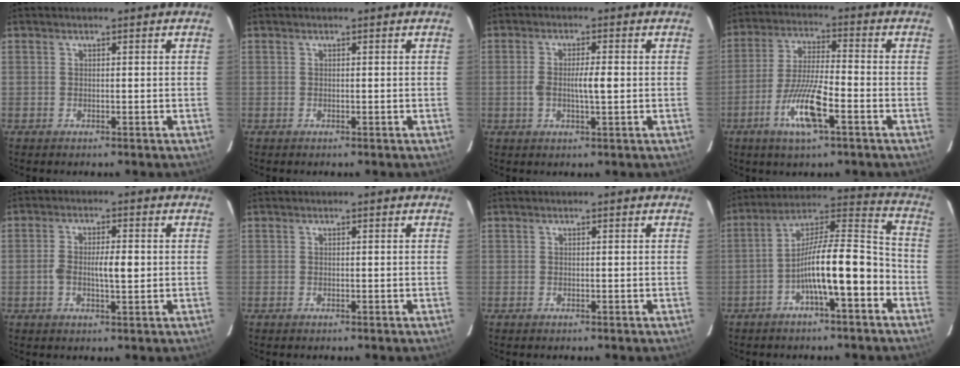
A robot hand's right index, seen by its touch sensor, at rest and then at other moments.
{"total": 0.0}
{"total": 4.2, "force": [-0.2, 0.7, 4.1], "torque": [-0.075, 0.002, -0.004]}
{"total": 10.3, "force": [-4.5, 1.4, 9.1], "torque": [-0.178, -0.009, -0.083]}
{"total": 4.9, "force": [-0.2, 1.3, 4.7], "torque": [-0.085, 0.009, -0.003]}
{"total": 0.0}
{"total": 0.0}
{"total": 13.1, "force": [-4.9, 1.9, 12.0], "torque": [-0.208, 0.028, -0.077]}